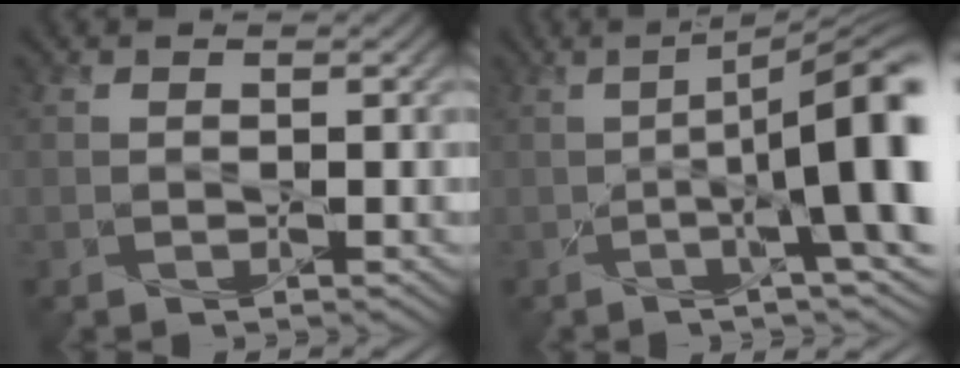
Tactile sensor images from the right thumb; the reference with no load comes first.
{"total": 12.5, "force": [-0.9, 2.6, 12.2], "torque": [-0.160, 0.007, -0.018]}